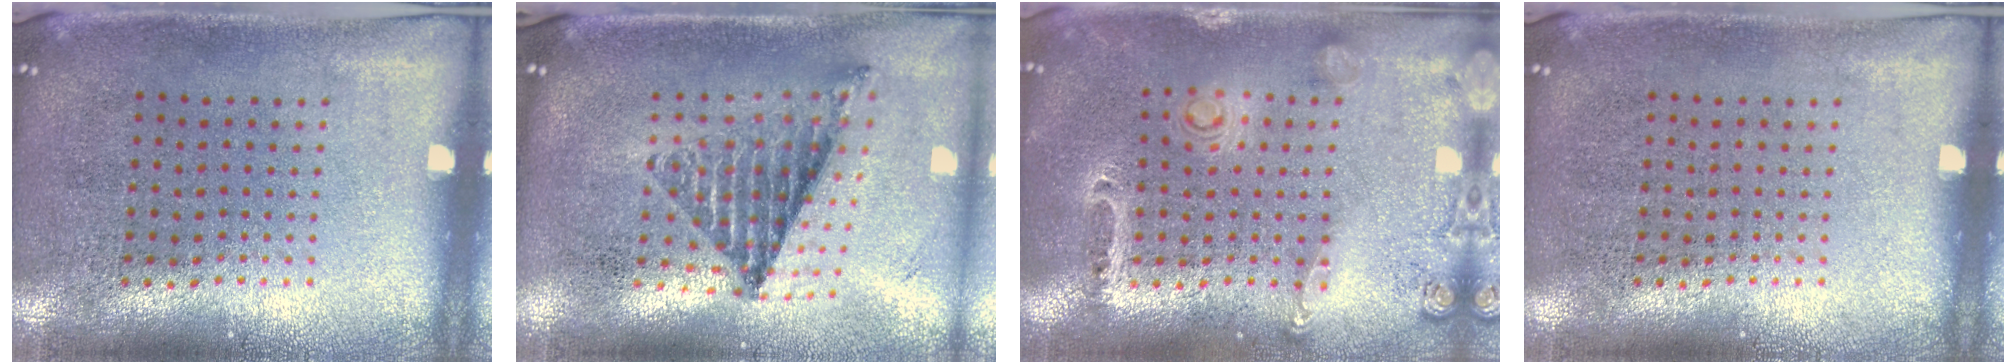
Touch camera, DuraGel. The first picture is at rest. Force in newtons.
{"total": 1.1, "press": 1.0, "slide": 0.5}
{"total": 0.5, "press": 0.4, "slide": 0.3}
{"total": 0.0}